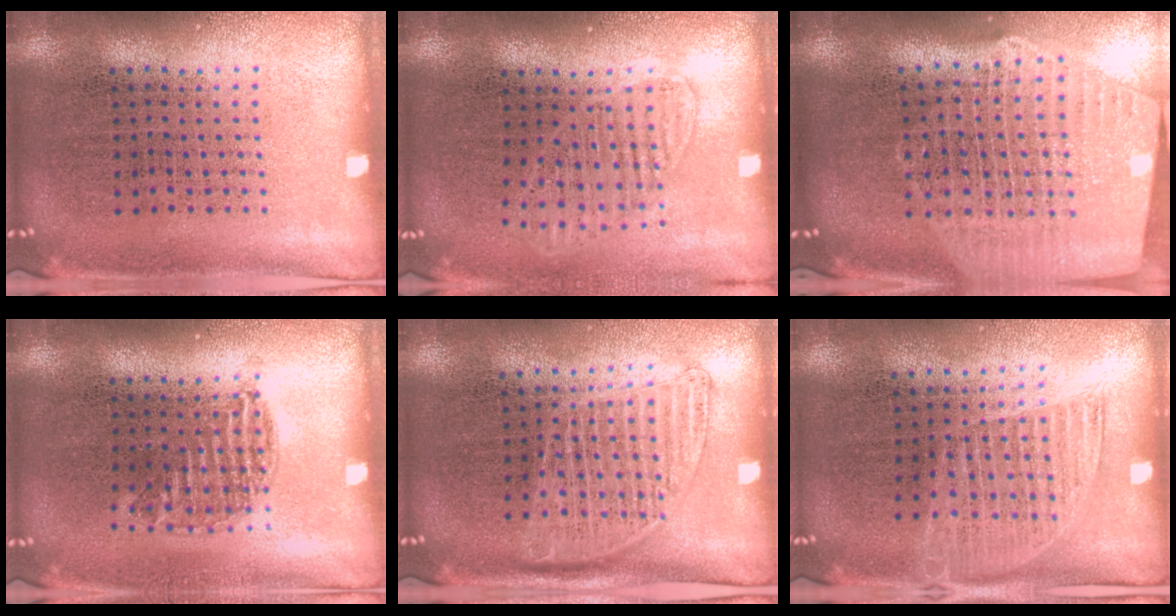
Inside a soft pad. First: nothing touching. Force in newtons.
{"total": 1.4, "press": 1.3, "slide": 0.6}
{"total": 2.7, "press": 2.3, "slide": 1.4}
{"total": 1.0, "press": 0.8, "slide": 0.5}
{"total": 1.4, "press": 1.3, "slide": 0.6}
{"total": 1.3, "press": 1.1, "slide": 0.7}